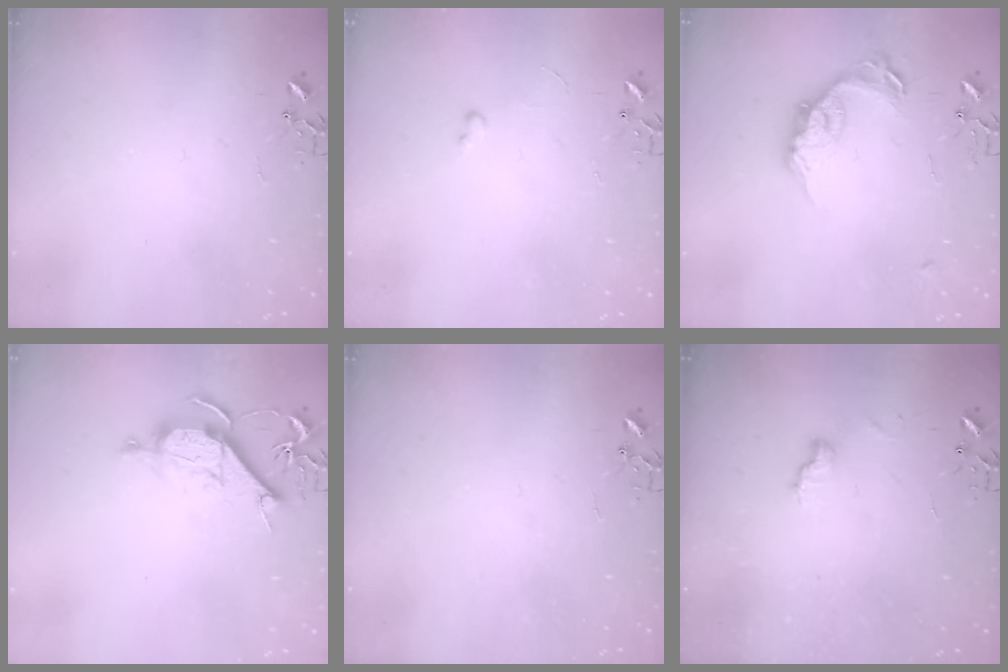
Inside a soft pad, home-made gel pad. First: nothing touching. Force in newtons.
{"total": 2.6, "press": 2.6, "slide": 0.4}
{"total": 15.0, "press": 15.0, "slide": 0.7}
{"total": 10.4, "press": 10.4, "slide": 1.2}
{"total": 0.0}
{"total": 6.7, "press": 6.6, "slide": 0.7}